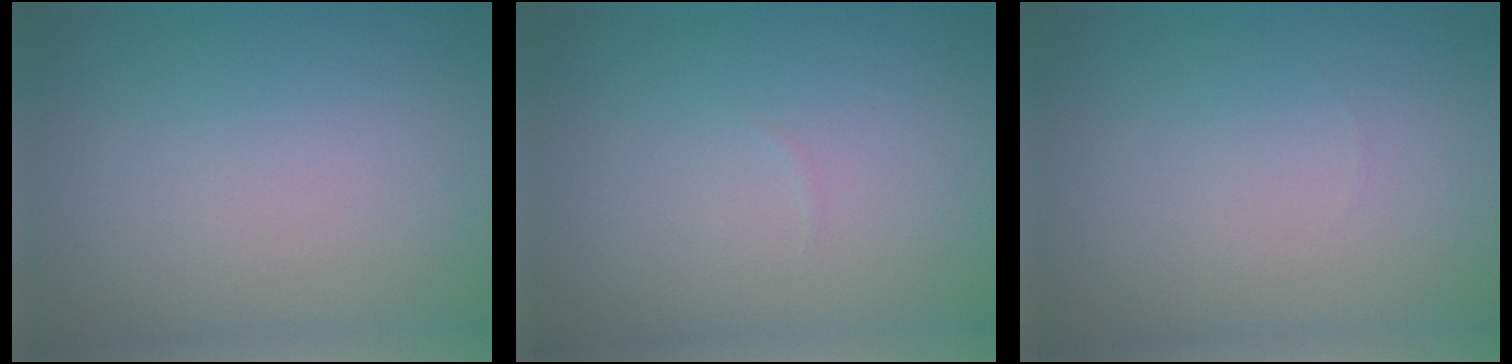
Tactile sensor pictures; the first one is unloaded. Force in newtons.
{"total": 0.0}
{"total": 0.0}